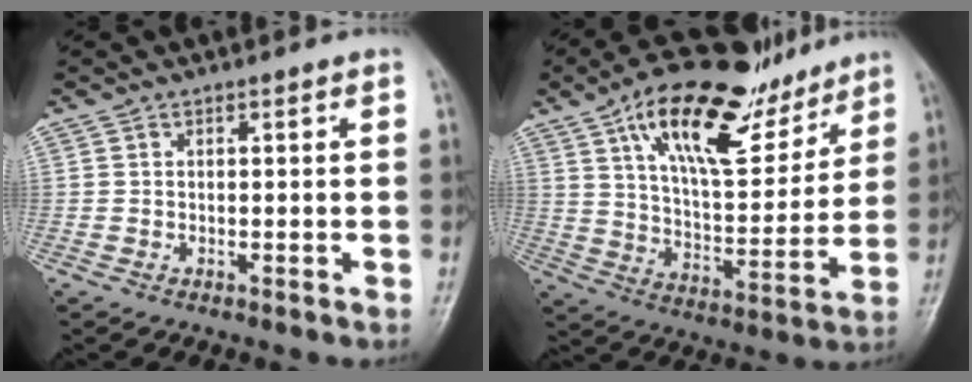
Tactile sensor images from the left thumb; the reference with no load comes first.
{"total": 21.7, "force": [13.7, 8.8, 14.3], "torque": [-0.191, -0.050, 0.232]}